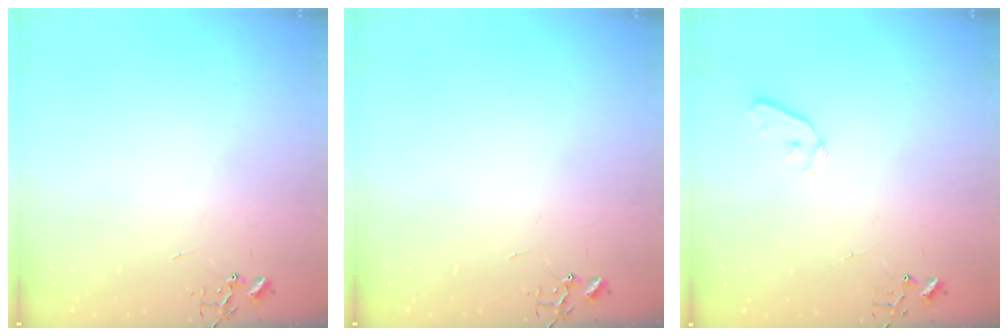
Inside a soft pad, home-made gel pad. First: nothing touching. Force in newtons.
{"total": 0.0}
{"total": 8.7, "press": 8.7, "slide": 0.9}